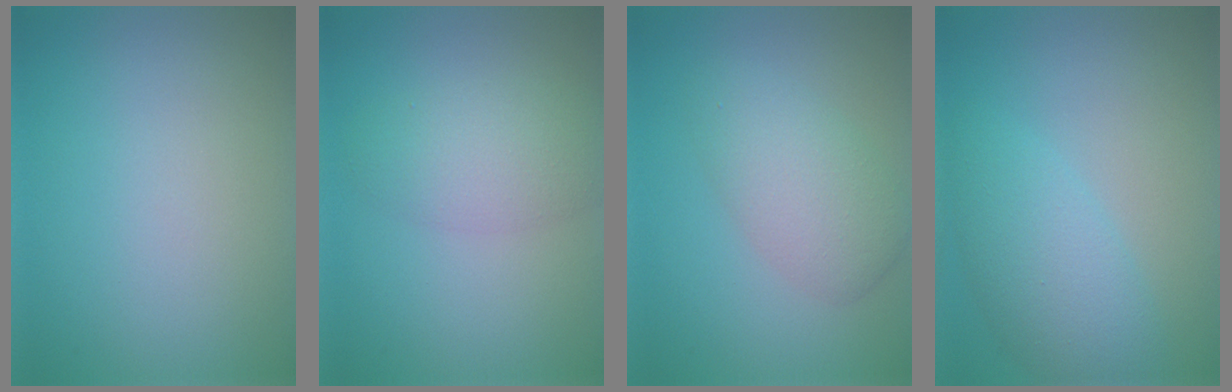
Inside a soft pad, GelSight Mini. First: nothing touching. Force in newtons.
{"total": 3.6, "press": 3.6, "slide": 0.2}
{"total": 4.1, "press": 4.1, "slide": 0.2}
{"total": 4.6, "press": 4.6, "slide": 0.3}